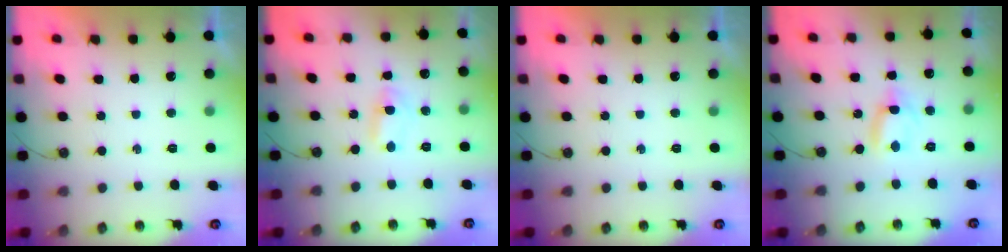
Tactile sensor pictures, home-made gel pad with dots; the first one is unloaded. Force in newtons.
{"total": 1.5, "press": 1.3, "slide": 0.7}
{"total": 0.0}
{"total": 2.8, "press": 2.8, "slide": 0.2}